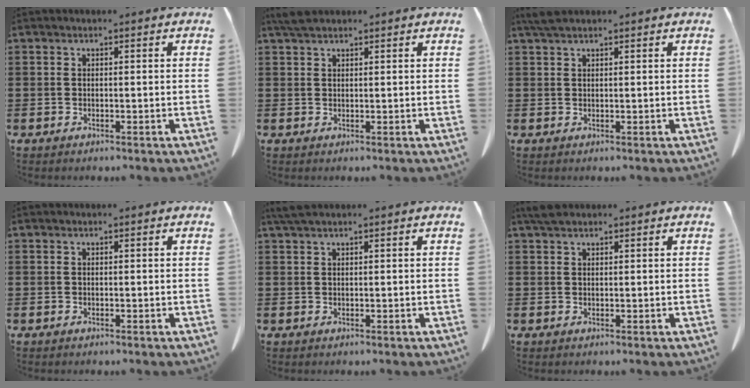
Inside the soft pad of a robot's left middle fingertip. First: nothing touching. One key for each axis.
{"total": 2.1, "fx": 1.6, "fy": 0.6, "fz": 1.3, "tx": -0.030, "ty": 0.002, "tz": 0.031}
{"total": 1.9, "fx": 1.4, "fy": 0.4, "fz": 1.3, "tx": -0.029, "ty": 0.001, "tz": 0.026}
{"total": 0.0}
{"total": 1.7, "fx": 1.2, "fy": 0.2, "fz": 1.2, "tx": -0.028, "ty": -0.001, "tz": 0.023}
{"total": 2.1, "fx": 1.6, "fy": 0.9, "fz": 1.0, "tx": -0.026, "ty": 0.004, "tz": 0.031}